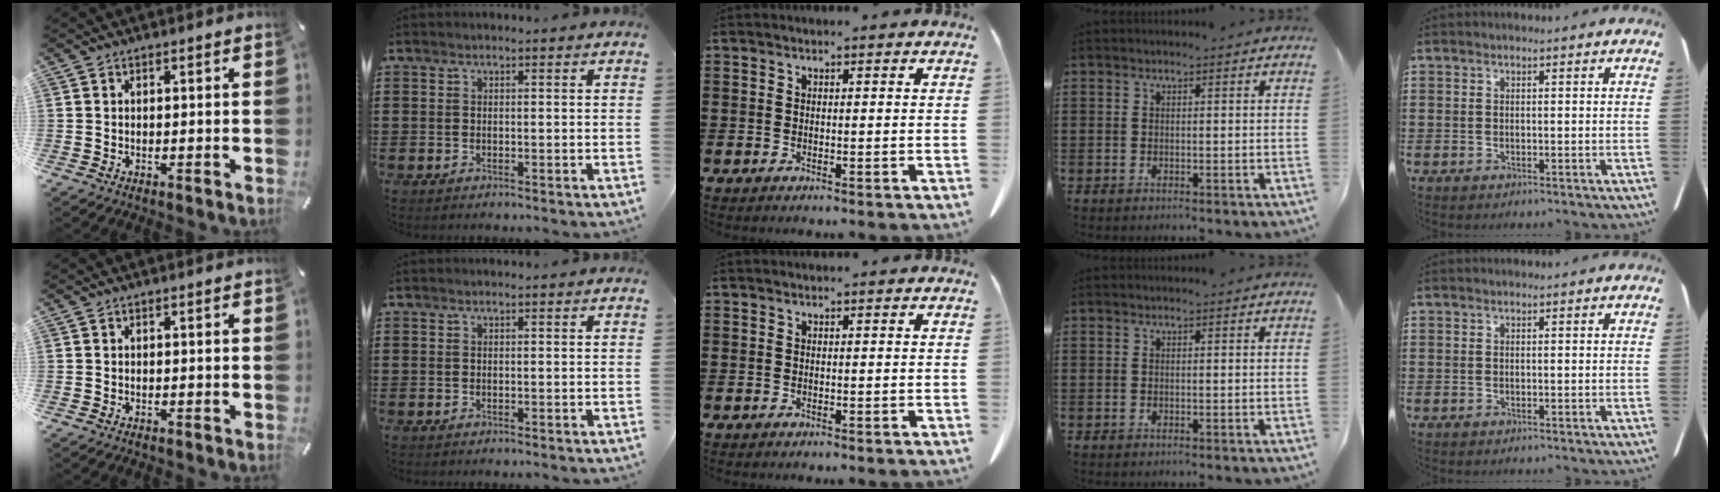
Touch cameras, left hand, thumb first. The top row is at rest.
{}